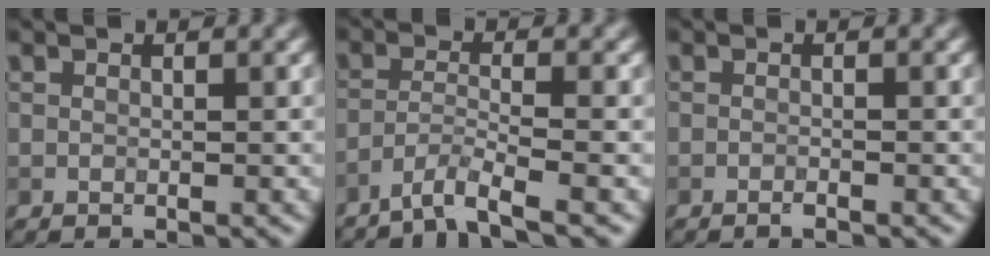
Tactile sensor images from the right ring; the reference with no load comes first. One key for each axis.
{"total": 3.3, "fx": -2.5, "fy": 0.2, "fz": 2.0, "tx": -0.036, "ty": 0.003, "tz": -0.061}
{"total": 0.6, "fx": -0.4, "fy": 0.0, "fz": 0.3, "tx": -0.007, "ty": -0.001, "tz": -0.008}